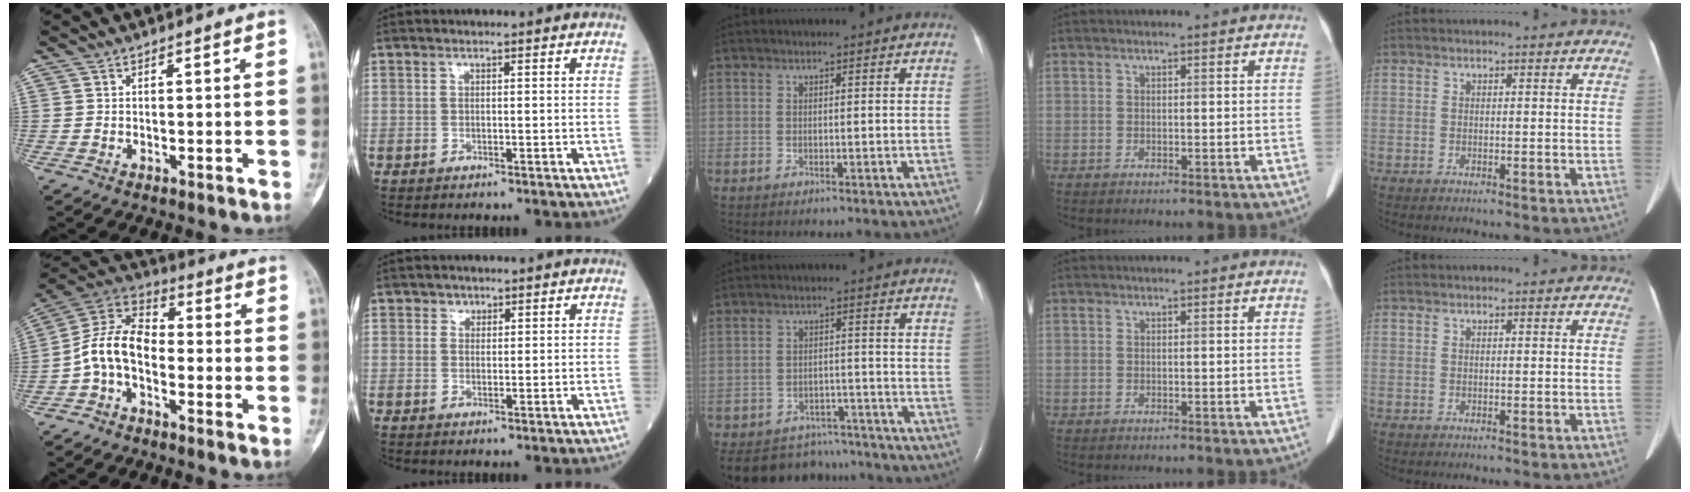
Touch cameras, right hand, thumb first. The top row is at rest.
{"thumb": {"total": 10.3, "force": [-2.8, 6.4, 7.6], "torque": [-0.138, 0.049, -0.070]}, "index": {"total": 1.2, "force": [0.8, 0.9, -0.1], "torque": [0.010, -0.005, 0.008]}, "middle": {"total": 11.0, "force": [-9.9, 4.7, 1.0], "torque": [-0.021, 0.015, -0.131]}}